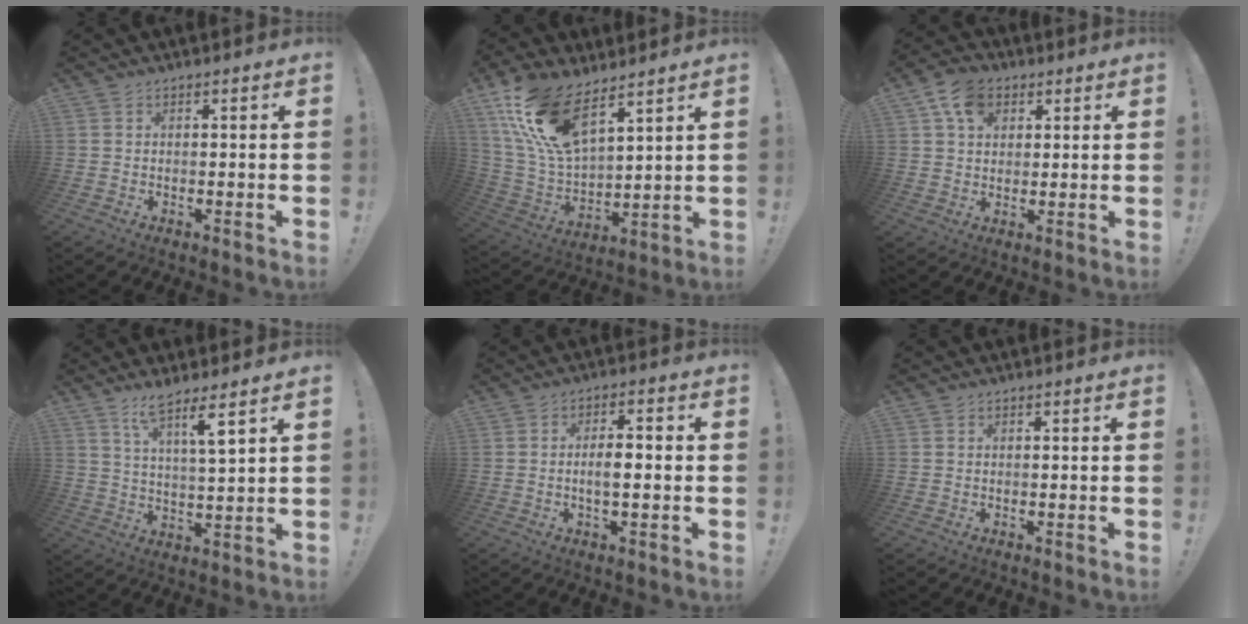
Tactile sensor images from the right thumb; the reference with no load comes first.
{"total": 18.0, "force": [11.8, 7.4, 11.4], "torque": [-0.239, -0.076, 0.216]}
{"total": 10.0, "force": [4.7, 7.1, 5.3], "torque": [-0.077, -0.013, 0.089]}
{"total": 7.6, "force": [5.3, -0.7, 5.4], "torque": [-0.080, -0.037, 0.079]}
{"total": 5.2, "force": [-1.1, 1.8, 4.8], "torque": [-0.084, 0.004, -0.024]}
{"total": 0.0}